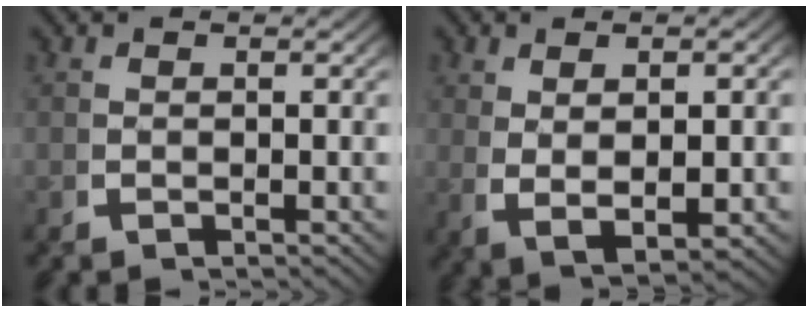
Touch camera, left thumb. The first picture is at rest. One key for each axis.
{"total": 4.9, "fx": 0.1, "fy": 2.3, "fz": 4.4, "tx": -0.097, "ty": -0.018, "tz": 0.023}